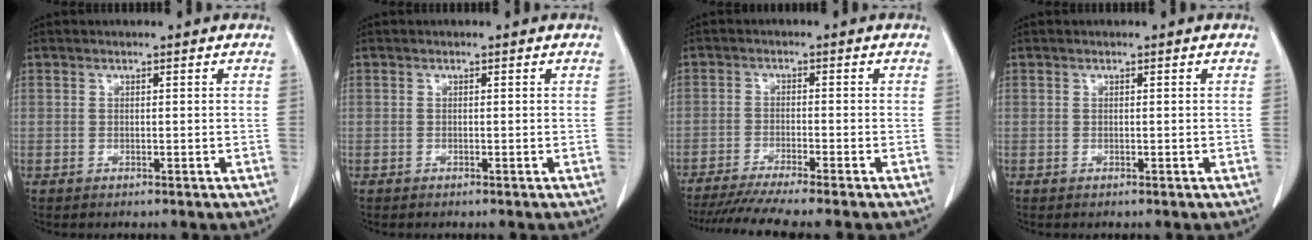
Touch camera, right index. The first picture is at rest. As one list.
[{"total": 0.0}, {"total": 10.5, "force": [-9.1, -1.1, 5.1], "torque": [-0.064, -0.026, -0.145]}, {"total": 0.0}]